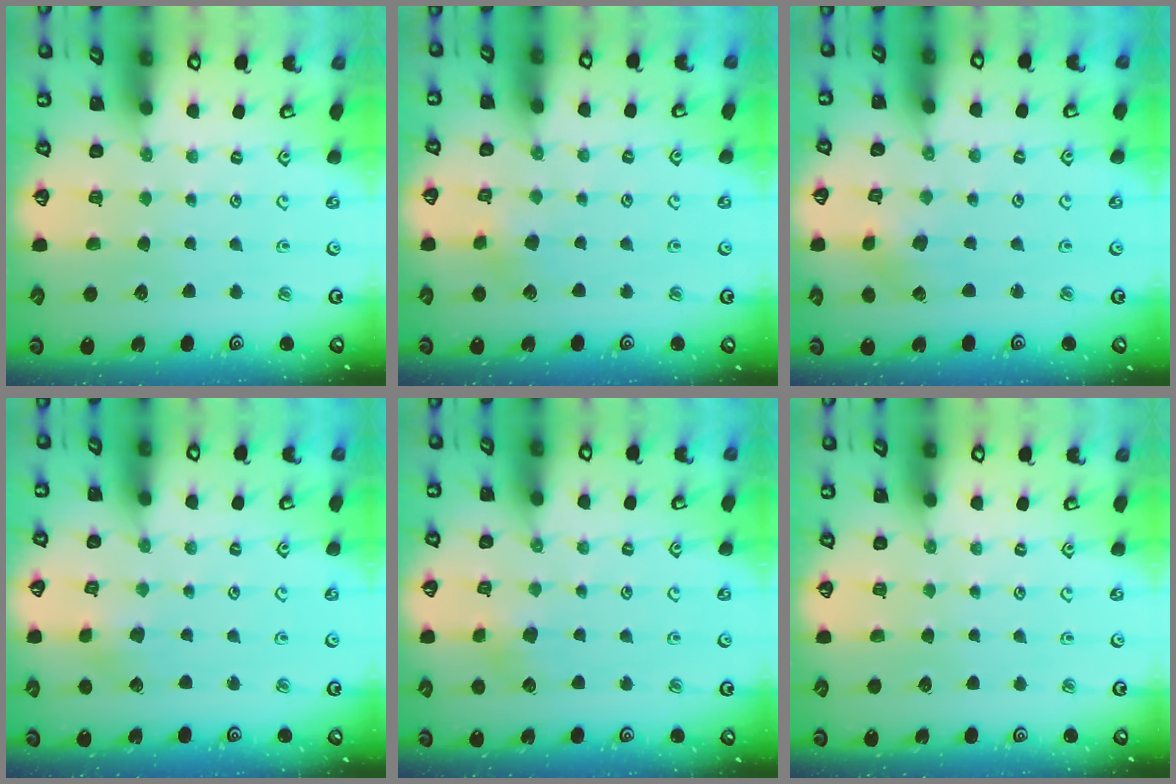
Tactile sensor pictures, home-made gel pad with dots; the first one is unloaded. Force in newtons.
{"total": 4.8, "press": 4.6, "slide": 1.1}
{"total": 2.2, "press": 2.1, "slide": 0.6}
{"total": 2.8, "press": 2.7, "slide": 0.6}
{"total": 4.0, "press": 4.0, "slide": 0.5}
{"total": 0.0}